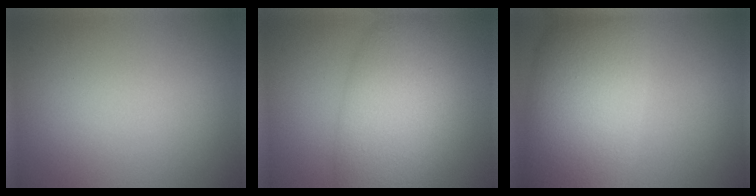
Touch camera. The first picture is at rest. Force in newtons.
{"total": 8.0, "press": 8.0, "slide": 0.3}
{"total": 10.7, "press": 10.7, "slide": 0.2}